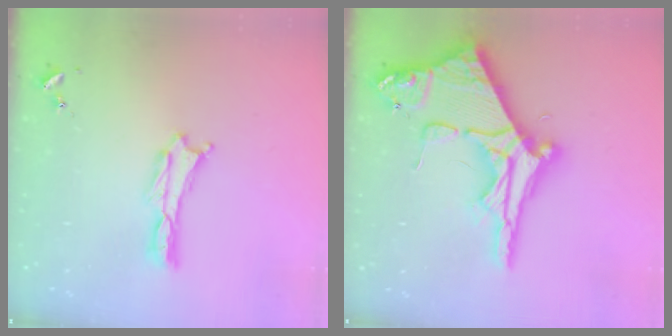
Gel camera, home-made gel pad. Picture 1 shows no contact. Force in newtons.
{"total": 11.6, "press": 11.6, "slide": 1.3}